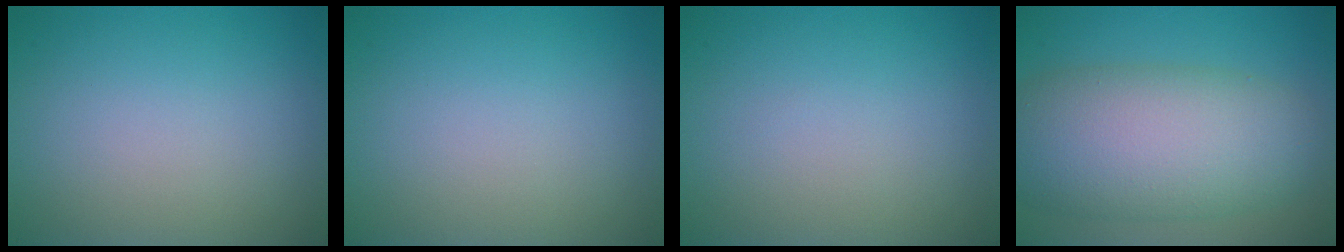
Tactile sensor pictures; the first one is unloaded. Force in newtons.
{"total": 0.0}
{"total": 0.0}
{"total": 10.1, "press": 10.1, "slide": 0.3}